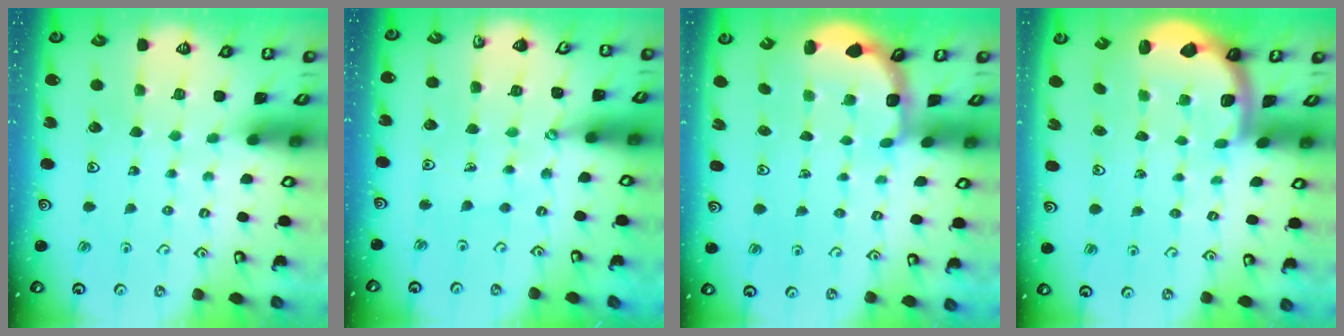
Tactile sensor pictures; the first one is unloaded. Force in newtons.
{"total": 1.0, "press": 1.0, "slide": 0.2}
{"total": 2.7, "press": 2.3, "slide": 1.4}
{"total": 2.0, "press": 1.9, "slide": 0.5}